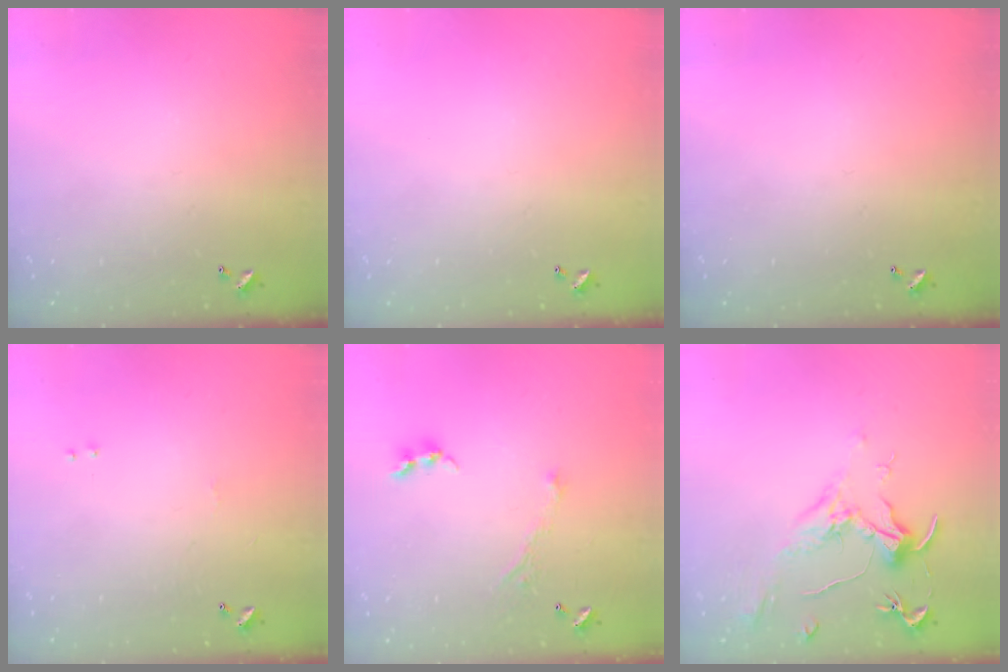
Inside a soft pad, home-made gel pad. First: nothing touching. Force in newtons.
{"total": 0.0}
{"total": 0.0}
{"total": 1.8, "press": 1.8, "slide": 0.6}
{"total": 2.9, "press": 2.8, "slide": 0.4}
{"total": 1.9, "press": 1.7, "slide": 0.9}